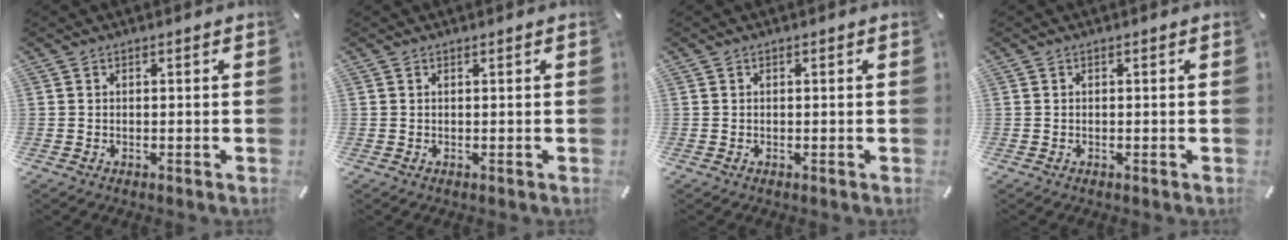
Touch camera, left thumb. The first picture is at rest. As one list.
[{"total": 0.0}, {"total": 0.0}, {"total": 0.0}]